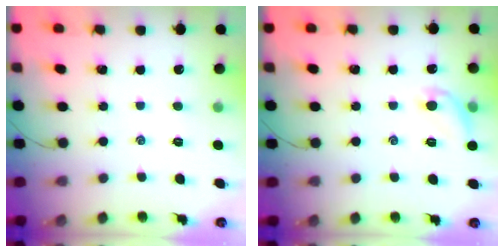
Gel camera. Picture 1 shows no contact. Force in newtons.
{"total": 8.1, "press": 8.0, "slide": 1.4}